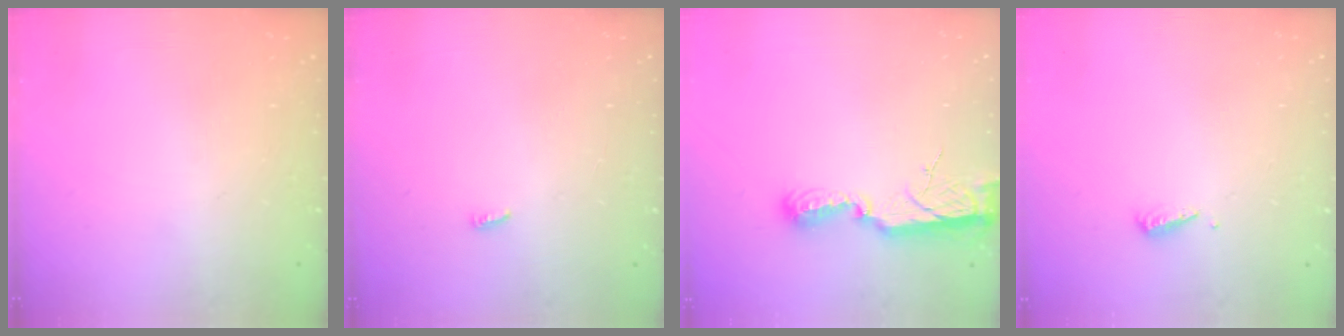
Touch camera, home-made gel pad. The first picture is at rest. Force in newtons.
{"total": 3.6, "press": 3.6, "slide": 0.4}
{"total": 8.4, "press": 8.4, "slide": 0.5}
{"total": 2.9, "press": 2.9, "slide": 0.4}